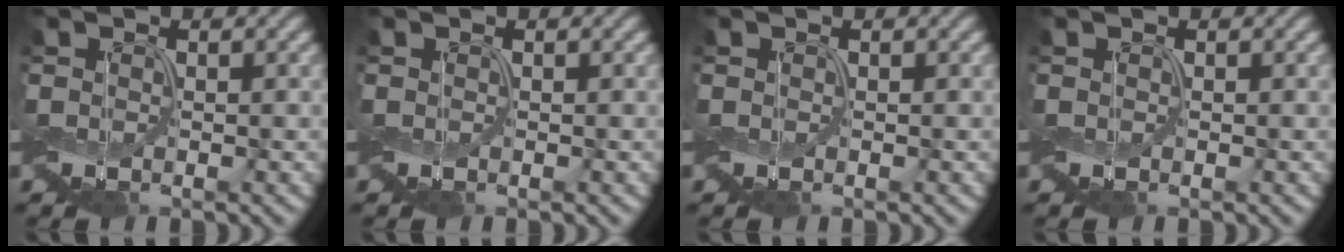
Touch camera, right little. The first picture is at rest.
{"total": 0.0}
{"total": 0.0}
{"total": 0.0}